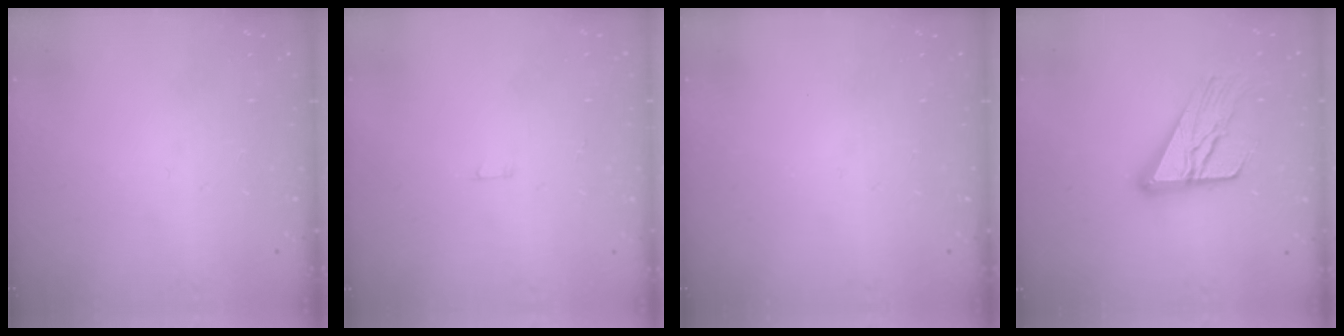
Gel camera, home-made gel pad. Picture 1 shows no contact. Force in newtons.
{"total": 1.8, "press": 1.8, "slide": 0.1}
{"total": 0.0}
{"total": 16.5, "press": 16.5, "slide": 1.6}